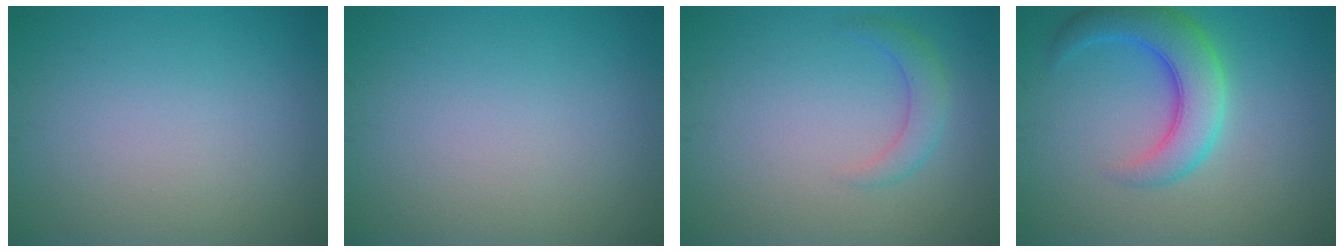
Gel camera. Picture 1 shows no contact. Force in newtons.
{"total": 0.0}
{"total": 2.0, "press": 2.0, "slide": 0.1}
{"total": 5.8, "press": 5.8, "slide": 0.3}